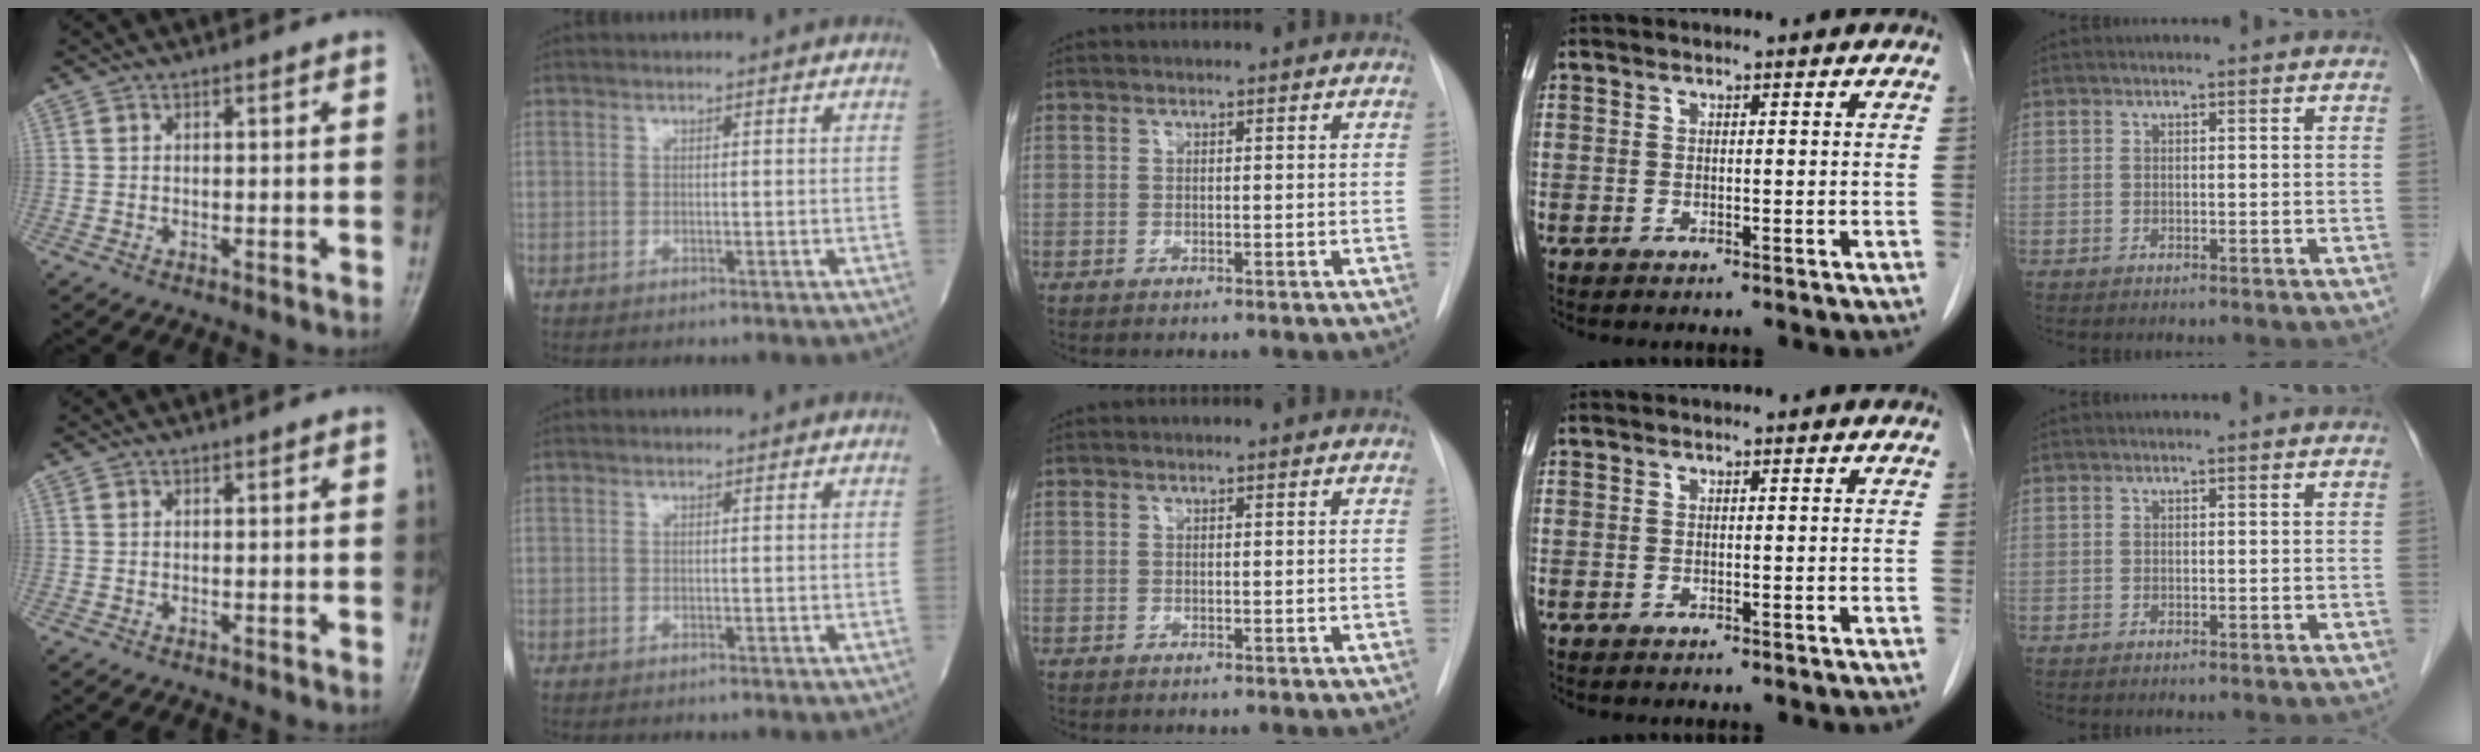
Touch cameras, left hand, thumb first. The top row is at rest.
{}